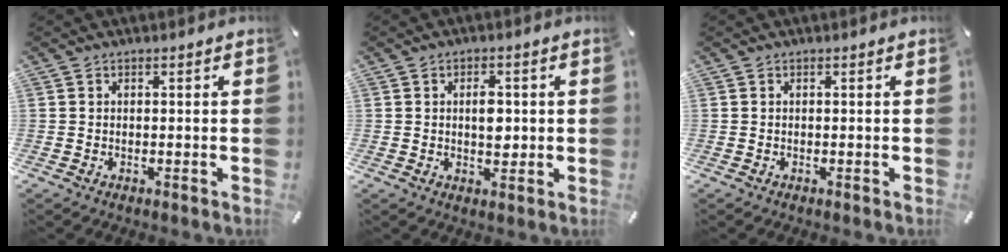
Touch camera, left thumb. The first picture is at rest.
{"total": 4.7, "force": [0.4, 2.8, 3.8], "torque": [-0.052, -0.003, 0.001]}
{"total": 0.0}